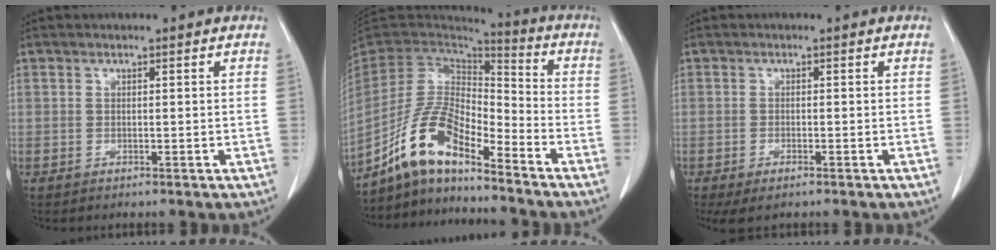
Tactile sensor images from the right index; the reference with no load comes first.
{"total": 12.4, "force": [-9.4, 3.0, 7.5], "torque": [-0.158, 0.018, -0.176]}
{"total": 3.3, "force": [-2.2, 1.0, 2.2], "torque": [-0.038, -0.008, -0.032]}